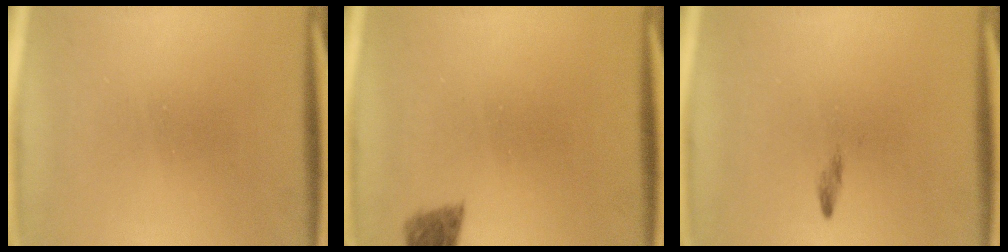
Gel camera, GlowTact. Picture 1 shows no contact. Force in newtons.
{"total": 2.7}
{"total": 0.7}